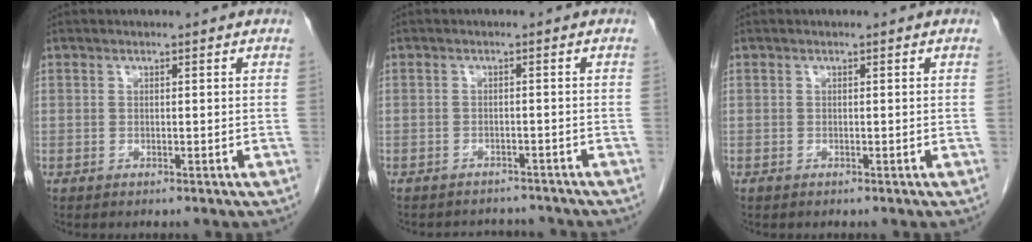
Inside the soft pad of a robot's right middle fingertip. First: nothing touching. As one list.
[{"total": 5.9, "force": [-5.6, 1.7, 0.5], "torque": [-0.009, 0.004, -0.069]}, {"total": 0.0}]